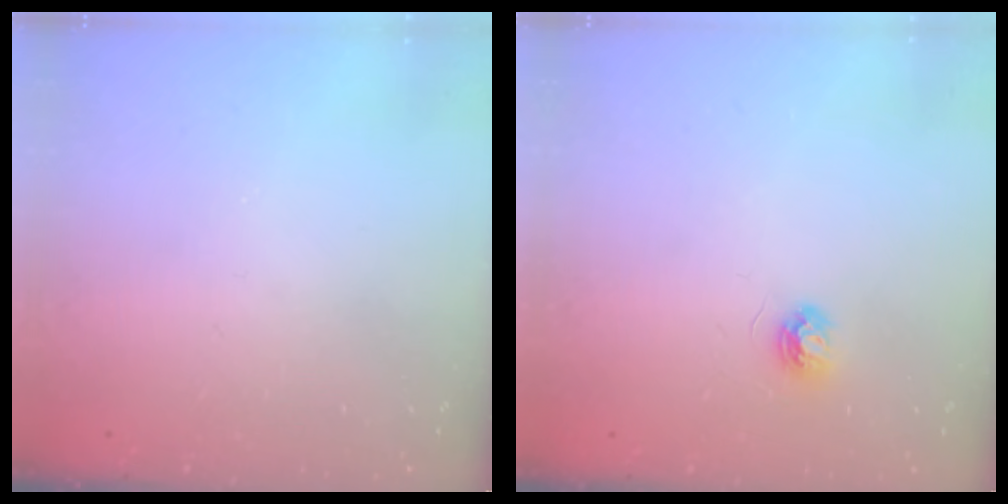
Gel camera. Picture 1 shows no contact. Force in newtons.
{"total": 3.8, "press": 3.8, "slide": 0.4}